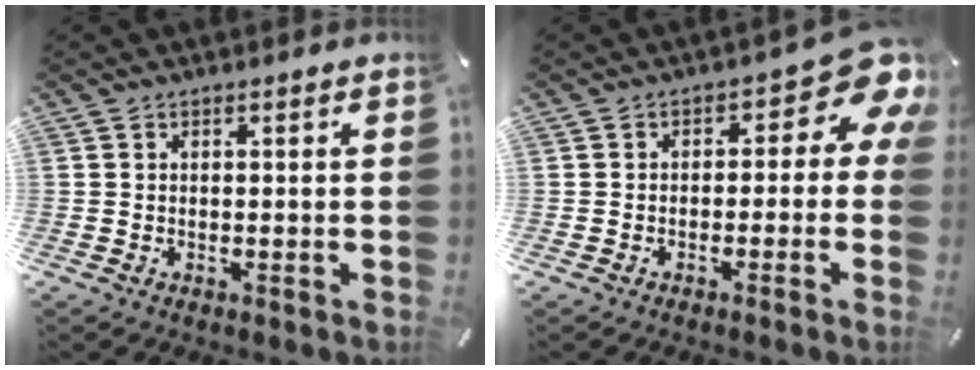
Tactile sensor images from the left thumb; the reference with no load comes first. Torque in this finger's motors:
{"motor_torque": [1.43, 1.72, 0.53, 0.34, 0.08]}